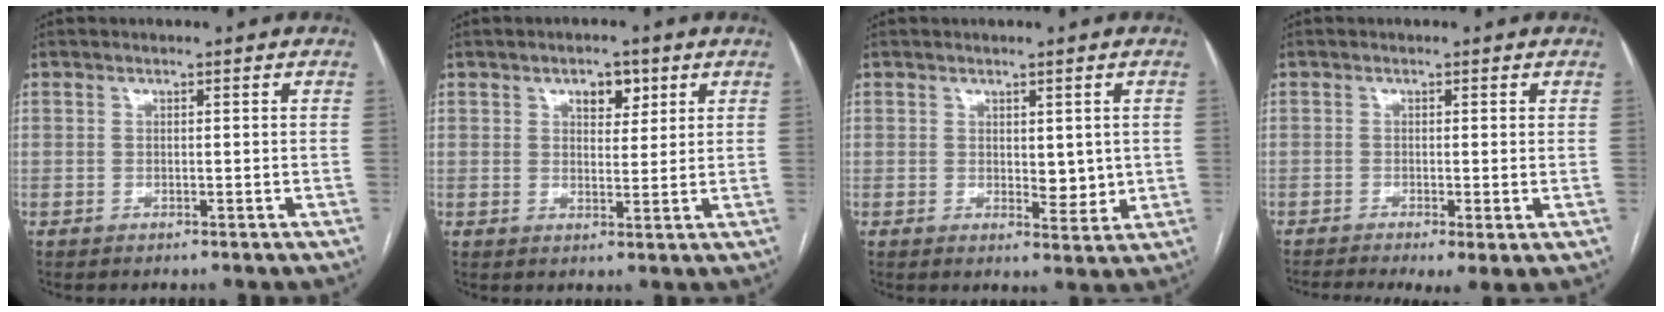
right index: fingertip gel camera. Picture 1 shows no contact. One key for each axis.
{"total": 4.1, "fx": 2.2, "fy": 2.2, "fz": 2.7, "tx": -0.037, "ty": 0.005, "tz": 0.034}
{"total": 3.8, "fx": 0.6, "fy": 2.1, "fz": 3.1, "tx": -0.043, "ty": -0.013, "tz": 0.014}
{"total": 5.4, "fx": -2.7, "fy": 1.3, "fz": 4.5, "tx": -0.070, "ty": -0.014, "tz": -0.049}